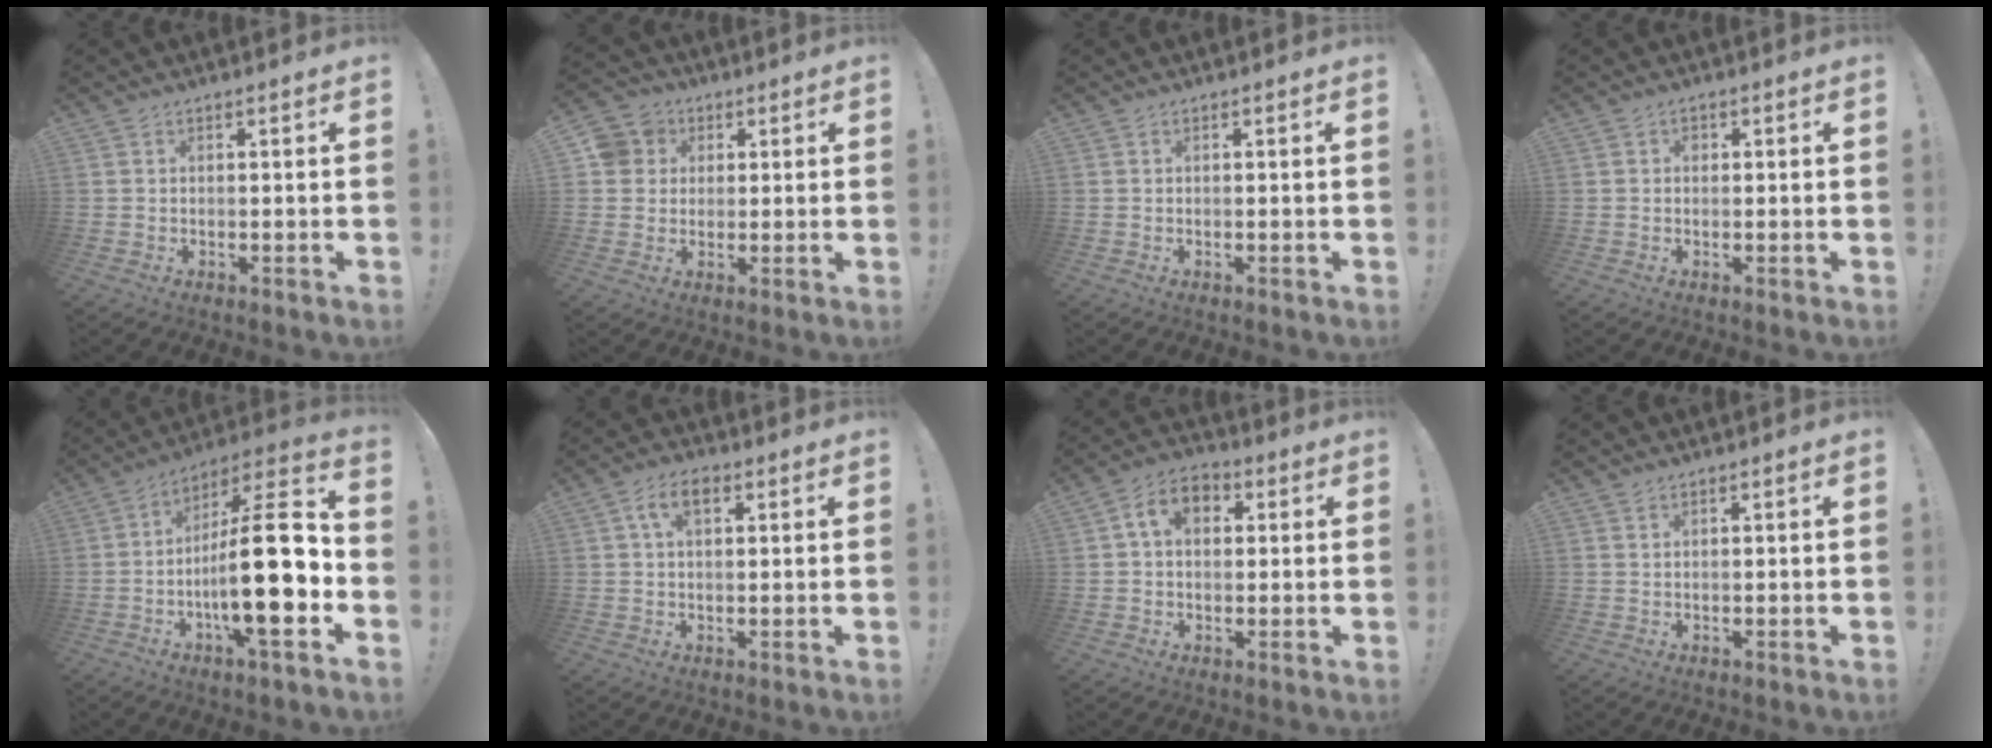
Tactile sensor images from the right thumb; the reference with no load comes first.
{"total": 7.3, "force": [1.1, 7.0, 1.8], "torque": [-0.030, 0.002, 0.022]}
{"total": 0.0}
{"total": 1.1, "force": [-0.1, 1.0, 0.4], "torque": [-0.004, 0.002, -0.003]}
{"total": 23.5, "force": [-4.3, 6.2, 22.3], "torque": [-0.379, 0.017, -0.076]}
{"total": 6.4, "force": [2.2, 3.7, 4.8], "torque": [-0.084, 0.009, 0.040]}
{"total": 9.0, "force": [2.3, 6.3, 5.9], "torque": [-0.099, 0.016, 0.046]}
{"total": 0.9, "force": [0.7, 0.2, 0.4], "torque": [-0.003, -0.001, 0.012]}